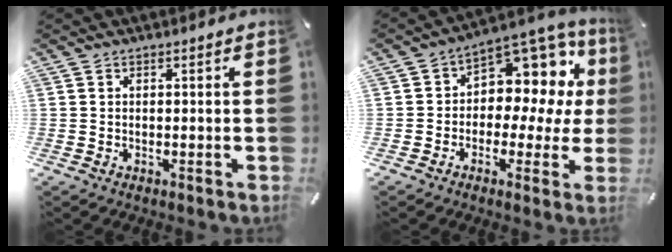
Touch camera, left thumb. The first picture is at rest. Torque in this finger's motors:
{"motor_torque": [1.82, 1.80, 0.19, 0.00, 0.21]}